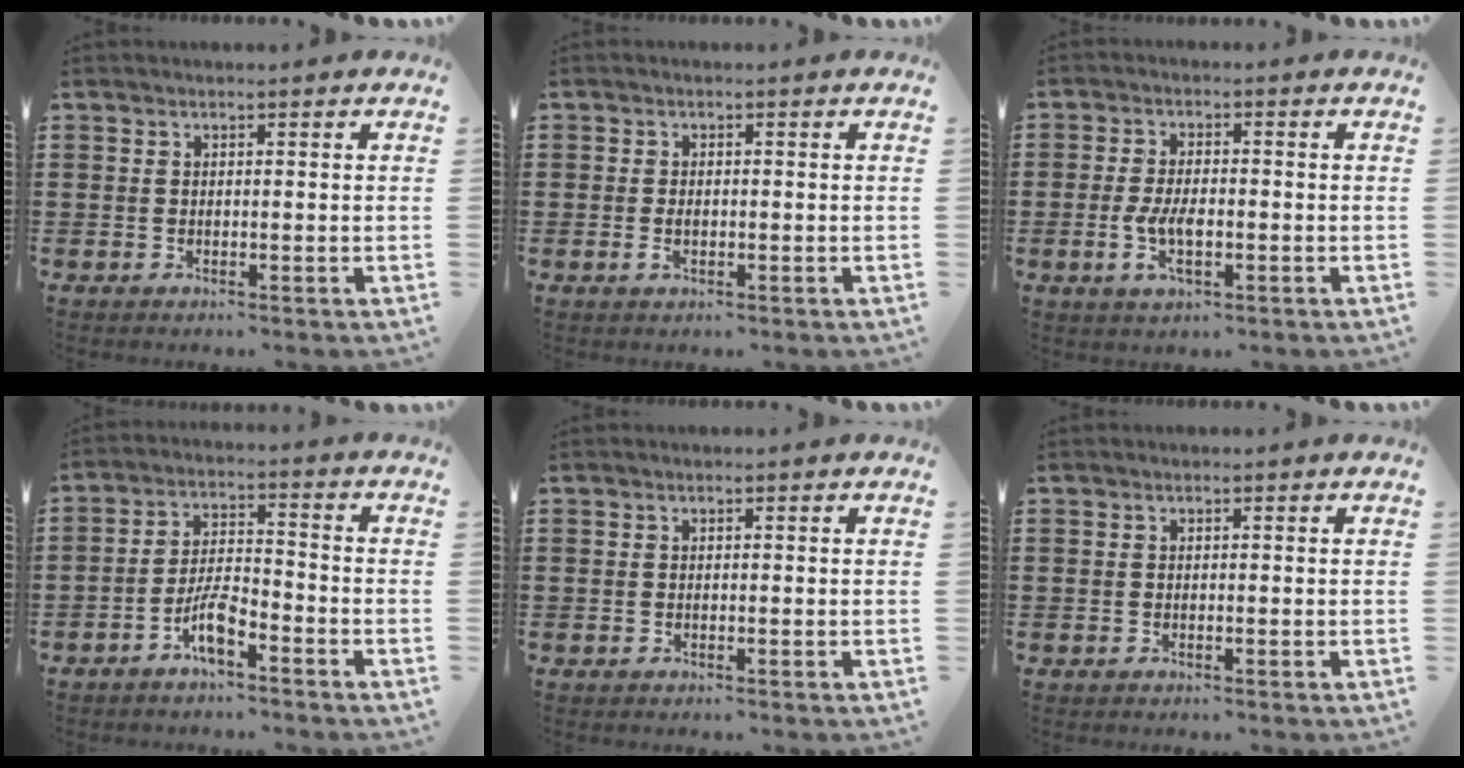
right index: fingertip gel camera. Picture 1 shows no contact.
{"total": 1.7, "force": [-0.4, 0.8, 1.4], "torque": [-0.035, -0.003, -0.010]}
{"total": 5.2, "force": [-1.1, 2.2, 4.5], "torque": [-0.100, -0.004, -0.023]}
{"total": 5.8, "force": [-3.7, 1.7, 4.1], "torque": [-0.103, -0.001, -0.076]}
{"total": 0.0}
{"total": 0.0}